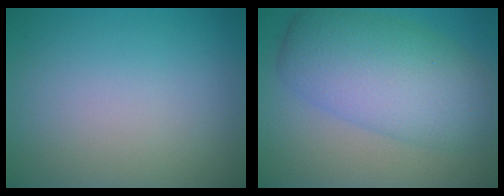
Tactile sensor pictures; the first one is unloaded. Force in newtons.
{"total": 8.2, "press": 8.2, "slide": 0.1}